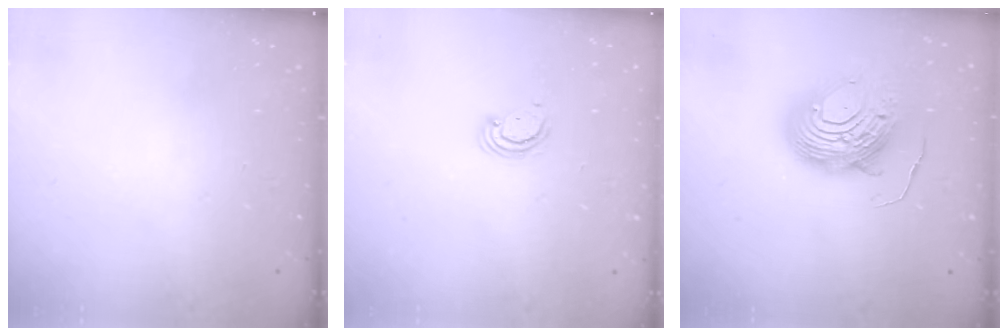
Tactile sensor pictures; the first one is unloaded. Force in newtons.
{"total": 3.2, "press": 3.1, "slide": 0.3}
{"total": 13.2, "press": 13.1, "slide": 1.5}